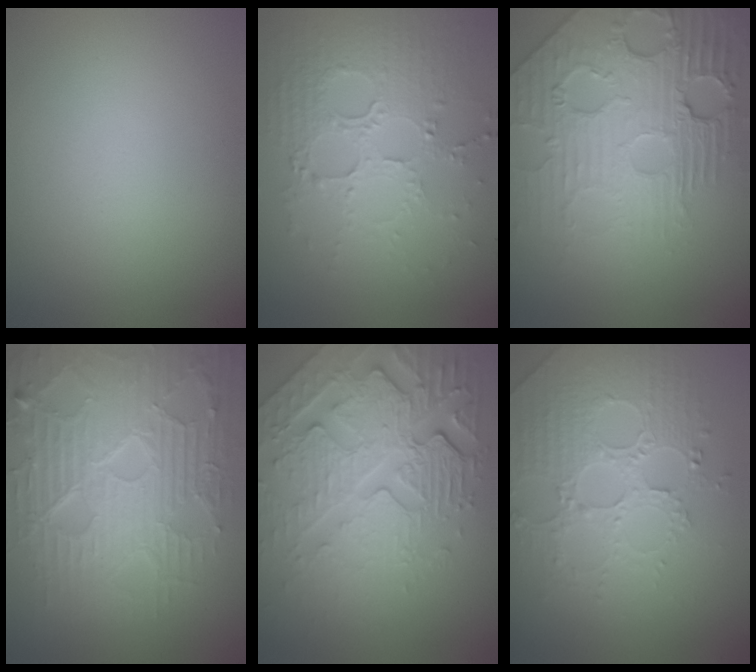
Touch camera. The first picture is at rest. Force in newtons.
{"total": 5.5, "press": 3.7, "slide": 4.1}
{"total": 8.6, "press": 5.9, "slide": 6.3}
{"total": 8.9, "press": 6.4, "slide": 6.2}
{"total": 8.6, "press": 5.9, "slide": 6.3}
{"total": 4.2, "press": 3.9, "slide": 1.3}